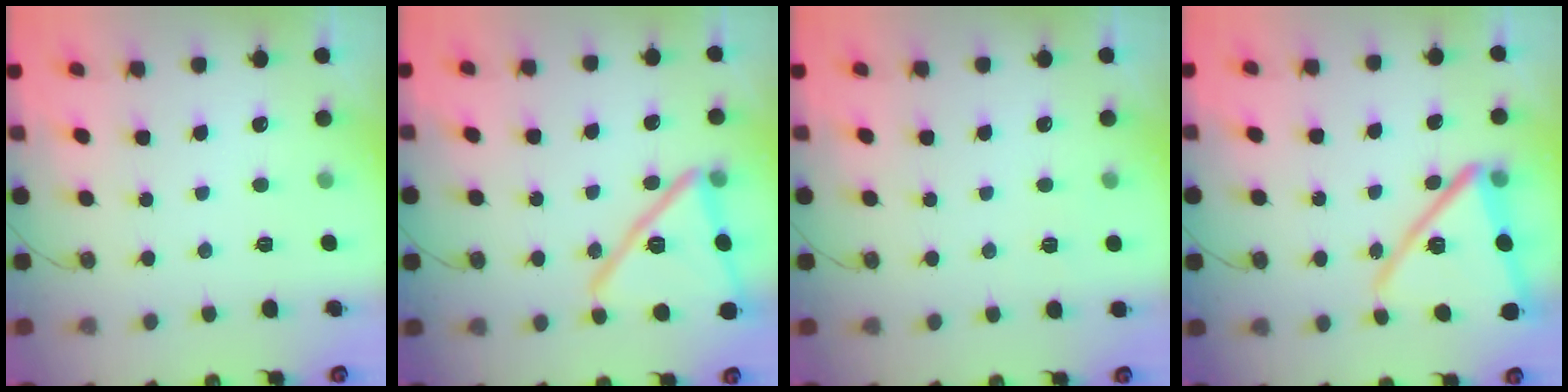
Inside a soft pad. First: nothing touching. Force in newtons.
{"total": 18.5, "press": 18.4, "slide": 2.5}
{"total": 2.7, "press": 2.7, "slide": 0.5}
{"total": 17.7, "press": 17.7, "slide": 1.3}